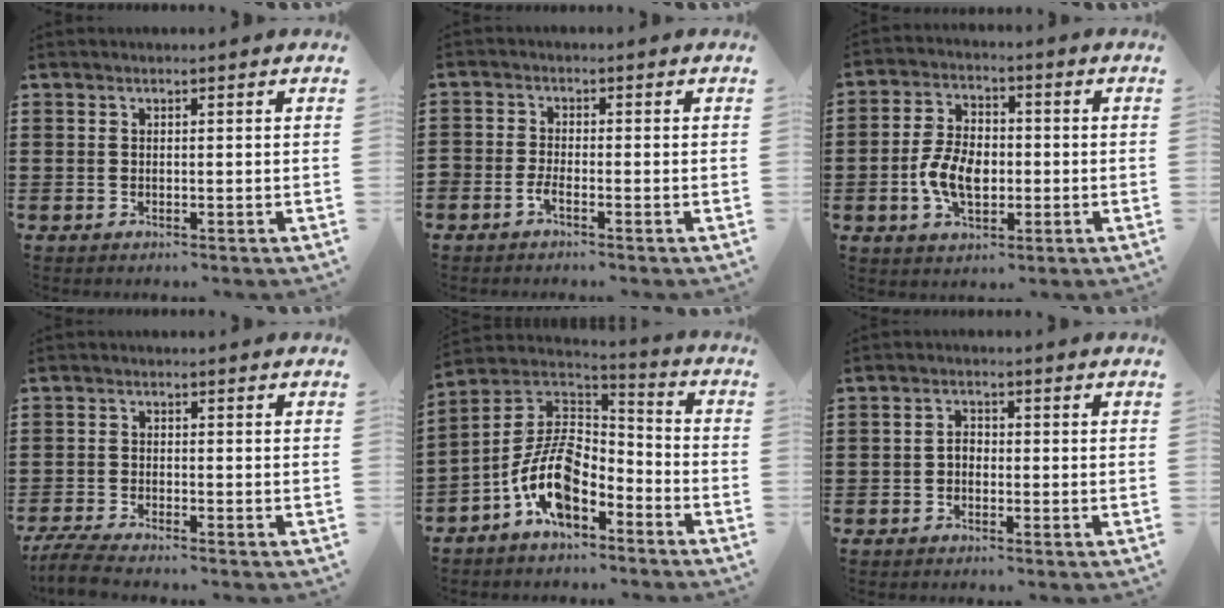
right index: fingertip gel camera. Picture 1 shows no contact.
{"total": 1.8, "force": [-1.5, 0.2, 0.9], "torque": [-0.027, -0.004, -0.031]}
{"total": 7.6, "force": [-1.6, 4.7, 5.7], "torque": [-0.129, 0.006, -0.035]}
{"total": 3.5, "force": [-3.4, -0.2, 1.0], "torque": [-0.038, -0.013, -0.073]}
{"total": 11.5, "force": [-5.7, 5.4, 8.4], "torque": [-0.197, -0.002, -0.116]}
{"total": 1.7, "force": [-0.7, 1.1, 1.1], "torque": [-0.022, 0.004, -0.016]}